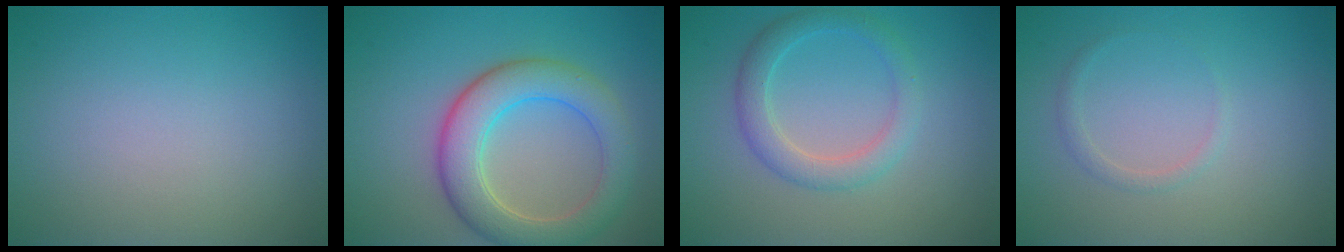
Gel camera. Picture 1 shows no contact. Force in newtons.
{"total": 6.2, "press": 6.2, "slide": 0.4}
{"total": 3.0, "press": 3.0, "slide": 0.2}
{"total": 0.9, "press": 0.9, "slide": 0.1}